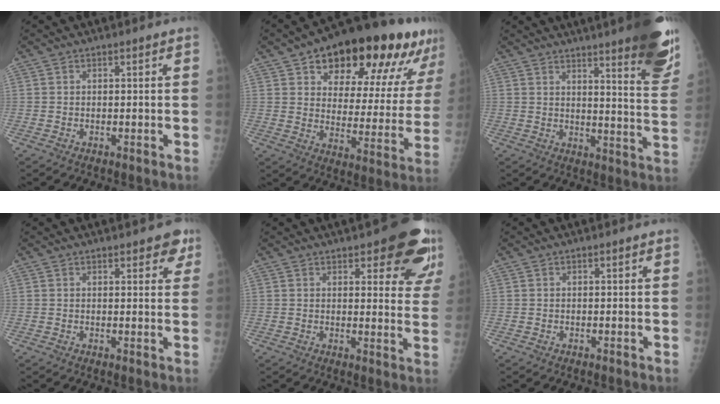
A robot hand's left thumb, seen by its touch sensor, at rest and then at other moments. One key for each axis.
{"total": 26.1, "fx": 16.3, "fy": 11.4, "fz": 16.9, "tx": -0.205, "ty": -0.039, "tz": 0.232}
{"total": 18.5, "fx": 12.8, "fy": 2.6, "fz": 13.2, "tx": -0.144, "ty": -0.078, "tz": 0.157}
{"total": 4.2, "fx": 2.8, "fy": 1.9, "fz": 2.4, "tx": 0.001, "ty": -0.010, "tz": 0.031}
{"total": 12.9, "fx": 8.2, "fy": 4.5, "fz": 9.0, "tx": -0.067, "ty": -0.042, "tz": 0.088}
{"total": 0.0}